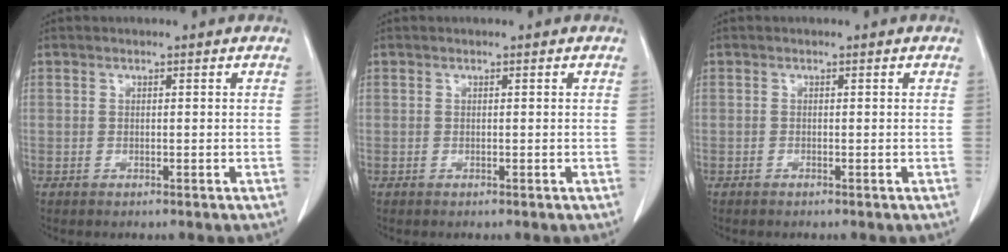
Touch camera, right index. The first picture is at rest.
{"total": 0.0}
{"total": 0.0}